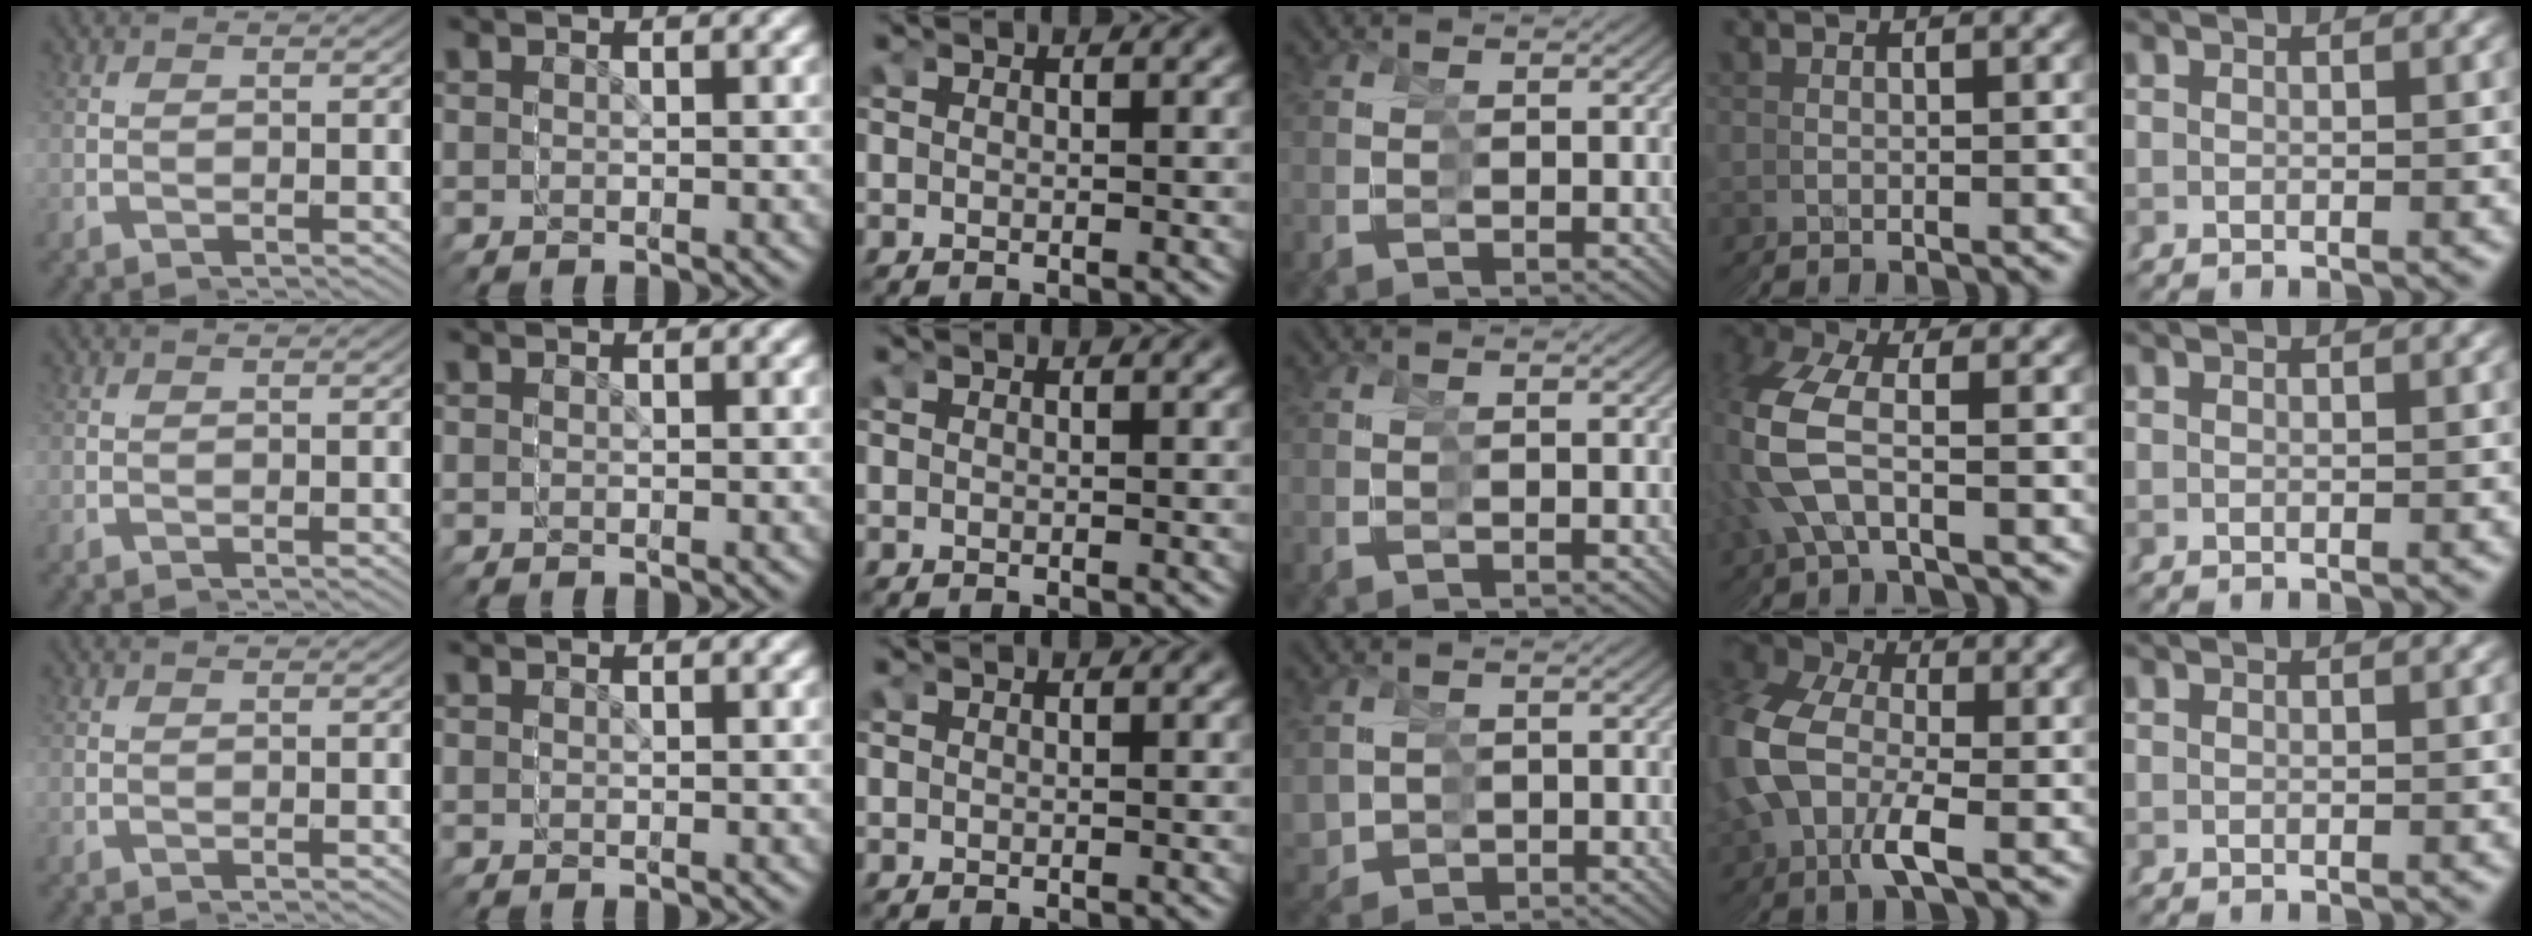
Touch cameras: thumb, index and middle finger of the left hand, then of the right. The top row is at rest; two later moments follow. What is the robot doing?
{"motion": "grasp_and_lifting", "object": "straw"}